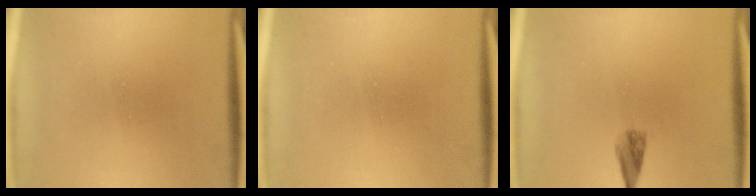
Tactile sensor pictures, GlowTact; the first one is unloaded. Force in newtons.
{"total": 0.0}
{"total": 1.8}